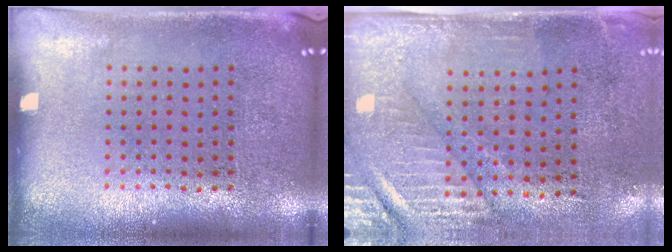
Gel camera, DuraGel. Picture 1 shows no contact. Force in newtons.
{"total": 2.8, "press": 2.4, "slide": 1.4}